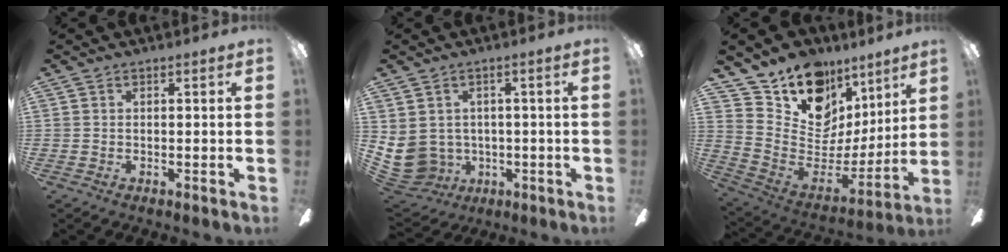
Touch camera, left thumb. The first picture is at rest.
{"total": 7.8, "force": [-0.3, 7.4, 2.5], "torque": [-0.107, -0.007, -0.003]}
{"total": 17.4, "force": [11.8, 11.3, 6.0], "torque": [-0.105, -0.101, 0.229]}